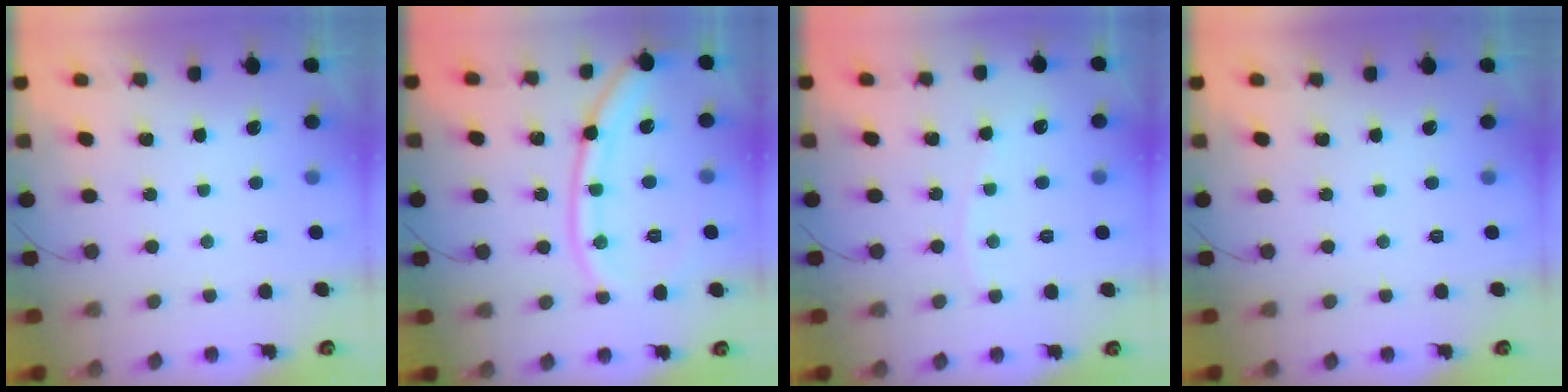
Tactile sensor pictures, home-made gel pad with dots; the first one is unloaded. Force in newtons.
{"total": 14.2, "press": 14.1, "slide": 1.5}
{"total": 4.0, "press": 3.9, "slide": 0.6}
{"total": 0.0}